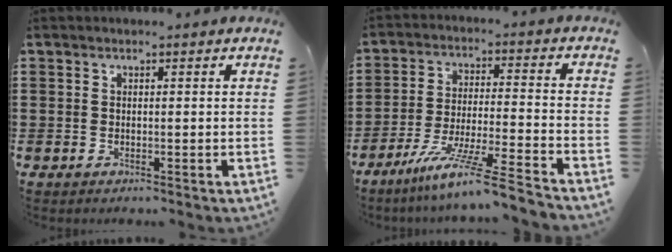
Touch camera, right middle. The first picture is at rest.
{"total": 10.2, "force": [-8.2, -0.7, 6.0], "torque": [-0.116, -0.009, -0.161]}